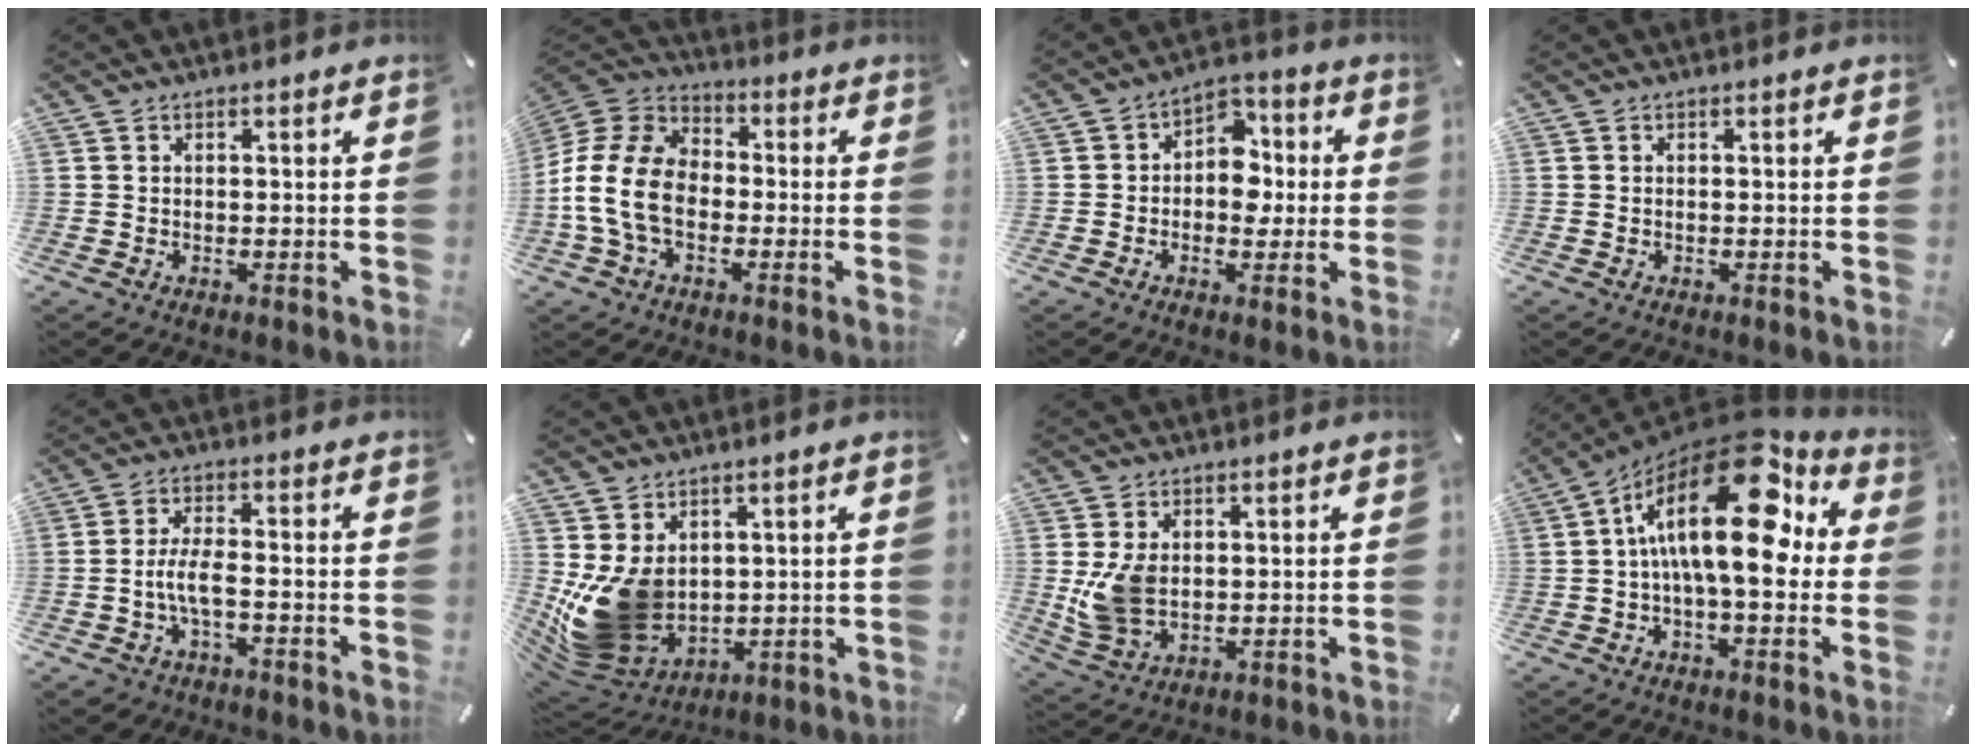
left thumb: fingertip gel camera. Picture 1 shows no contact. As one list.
[{"total": 14.2, "force": [-3.6, 10.1, 9.3], "torque": [-0.212, 0.025, -0.068]}, {"total": 8.9, "force": [-1.4, 6.8, 5.6], "torque": [-0.065, 0.012, -0.029]}, {"total": 0.0}, {"total": 6.2, "force": [-2.1, 2.7, 5.1], "torque": [-0.107, 0.007, -0.040]}, {"total": 14.3, "force": [1.4, 11.9, 7.7], "torque": [-0.167, -0.026, 0.035]}, {"total": 8.4, "force": [1.3, 6.1, 5.6], "torque": [-0.122, -0.005, 0.023]}, {"total": 22.5, "force": [4.9, 9.5, 19.8], "torque": [-0.350, -0.043, 0.076]}]